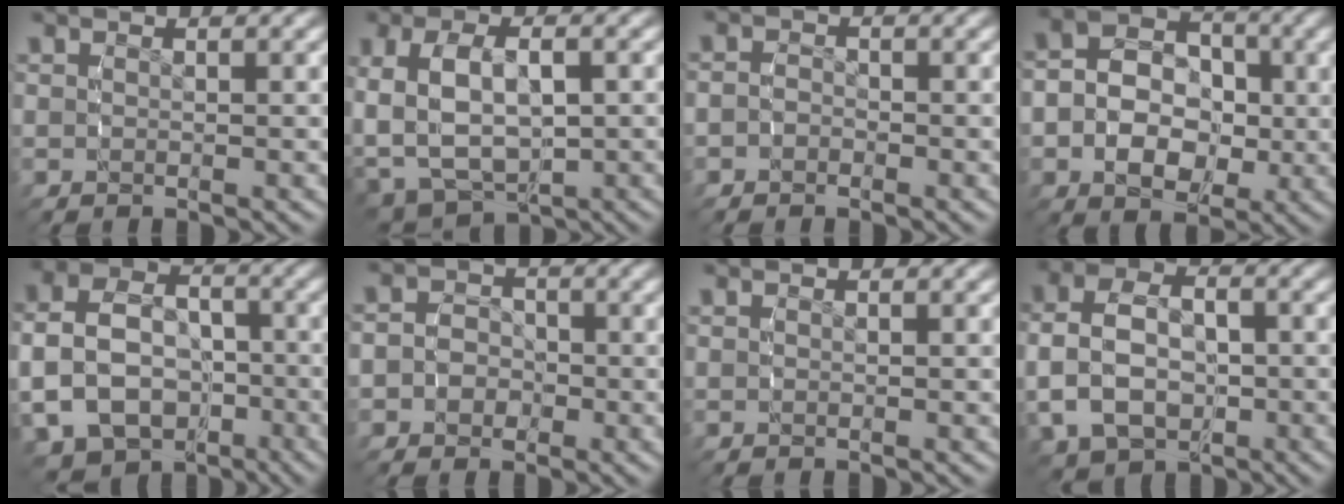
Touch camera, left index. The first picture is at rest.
{"total": 9.8, "force": [-0.9, 7.6, 6.1], "torque": [-0.152, -0.038, 0.001]}
{"total": 1.5, "force": [-1.1, 1.0, 0.1], "torque": [-0.008, -0.013, -0.019]}
{"total": 9.6, "force": [-0.6, 7.8, 5.5], "torque": [-0.100, -0.010, -0.017]}
{"total": 13.1, "force": [-4.6, 10.9, 5.7], "torque": [-0.128, -0.061, -0.070]}
{"total": 4.7, "force": [-1.2, 4.3, 1.4], "torque": [-0.030, -0.015, -0.023]}
{"total": 0.0}
{"total": 8.1, "force": [-0.9, 6.3, 4.9], "torque": [-0.105, -0.022, -0.006]}